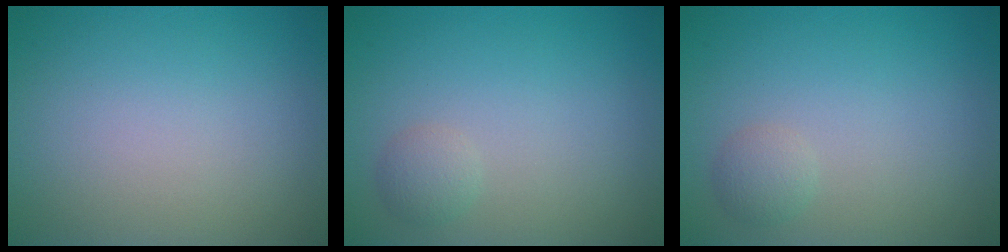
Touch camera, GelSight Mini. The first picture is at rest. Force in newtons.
{"total": 1.3, "press": 1.3, "slide": 0.0}
{"total": 1.3, "press": 1.3, "slide": 0.0}